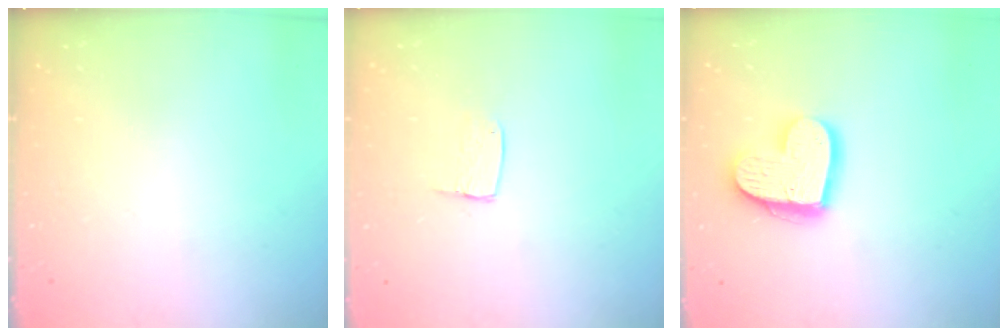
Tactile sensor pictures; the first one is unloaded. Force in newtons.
{"total": 5.2, "press": 5.2, "slide": 0.4}
{"total": 16.6, "press": 16.6, "slide": 1.4}